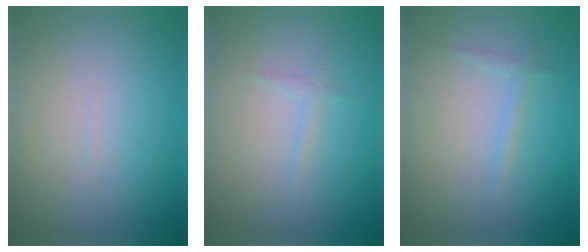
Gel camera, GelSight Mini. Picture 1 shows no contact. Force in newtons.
{"total": 0.8, "press": 0.8, "slide": 0.1}
{"total": 1.0, "press": 1.0, "slide": 0.1}